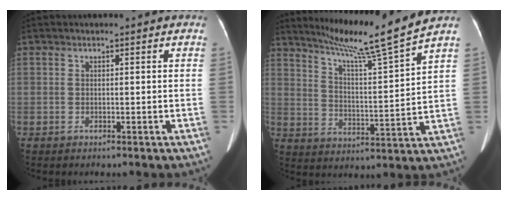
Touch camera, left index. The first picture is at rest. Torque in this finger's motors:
{"motor_torque": [0.35, -1.27, 0.14, 0.07]}